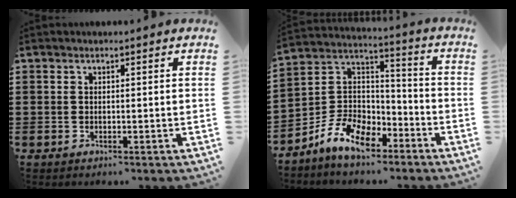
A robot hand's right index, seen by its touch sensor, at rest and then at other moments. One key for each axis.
{"total": 9.7, "fx": -6.7, "fy": 5.5, "fz": 4.4, "tx": -0.110, "ty": 0.017, "tz": -0.130}